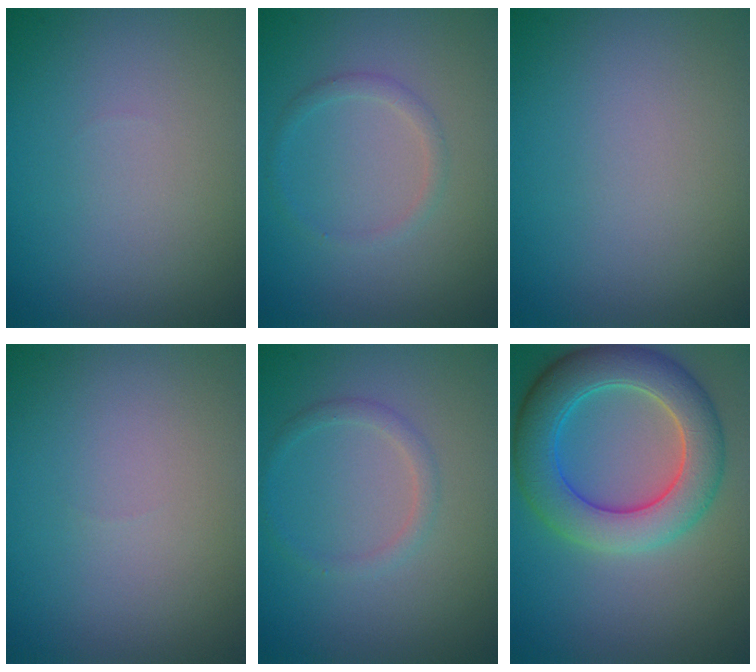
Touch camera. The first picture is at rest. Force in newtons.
{"total": 1.2, "press": 1.2, "slide": 0.0}
{"total": 0.0}
{"total": 0.0}
{"total": 1.3, "press": 1.3, "slide": 0.1}
{"total": 7.3, "press": 7.3, "slide": 0.3}